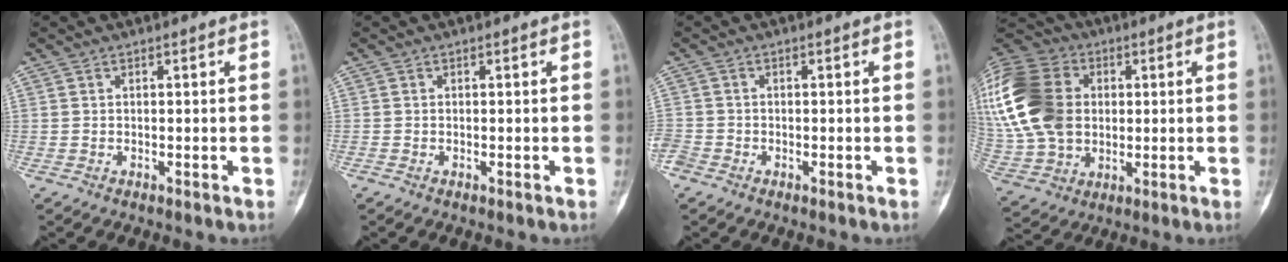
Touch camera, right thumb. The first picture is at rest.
{"total": 0.0}
{"total": 2.7, "force": [-1.6, 1.9, 1.1], "torque": [-0.030, 0.002, -0.034]}
{"total": 27.5, "force": [4.4, 20.8, 17.5], "torque": [-0.409, 0.038, 0.094]}